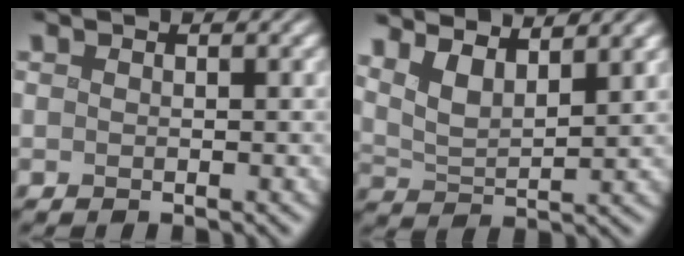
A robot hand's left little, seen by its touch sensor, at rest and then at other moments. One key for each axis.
{"total": 5.6, "fx": 4.1, "fy": 1.8, "fz": 3.3, "tx": -0.071, "ty": 0.013, "tz": 0.068}